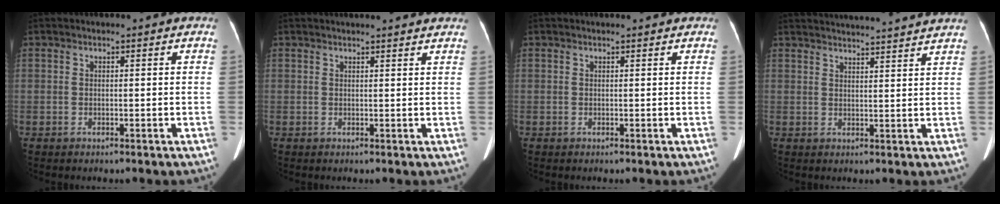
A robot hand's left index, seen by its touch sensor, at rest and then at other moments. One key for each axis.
{"total": 6.5, "fx": 6.1, "fy": 0.5, "fz": 2.3, "tx": -0.031, "ty": 0.014, "tz": 0.059}
{"total": 1.8, "fx": 1.6, "fy": 0.4, "fz": 0.5, "tx": -0.016, "ty": 0.012, "tz": 0.016}
{"total": 16.4, "fx": 15.7, "fy": -0.3, "fz": 4.7, "tx": -0.079, "ty": -0.002, "tz": 0.201}